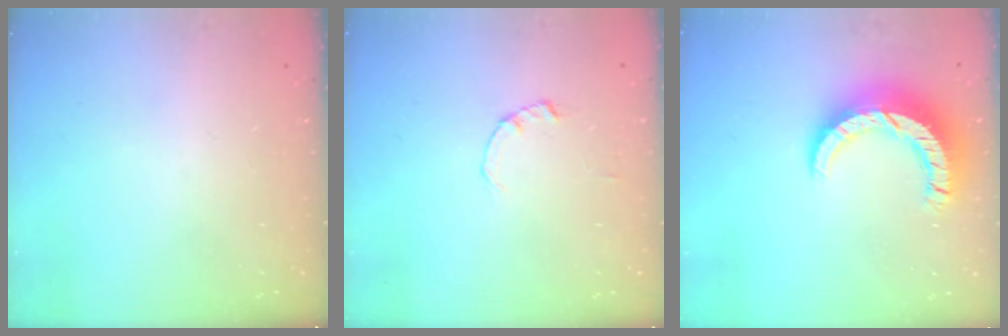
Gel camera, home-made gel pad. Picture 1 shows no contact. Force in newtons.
{"total": 0.0}
{"total": 12.0, "press": 12.0, "slide": 1.2}